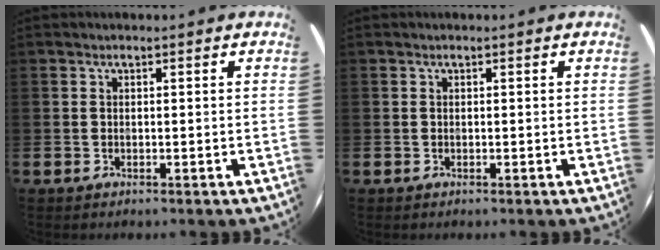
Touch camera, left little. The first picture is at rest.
{"total": 0.0}